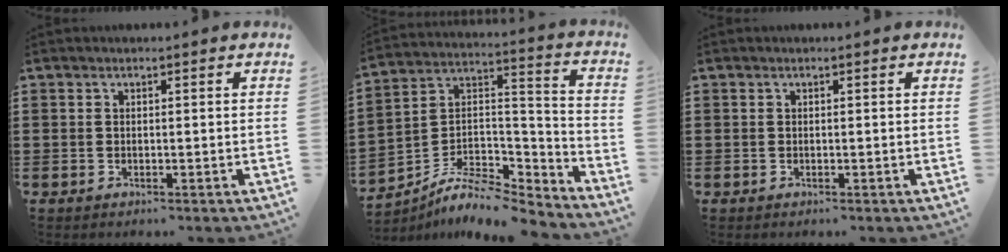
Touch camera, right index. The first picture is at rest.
{"total": 8.2, "force": [-6.7, 3.4, 3.5], "torque": [-0.069, 0.010, -0.130]}
{"total": 0.0}